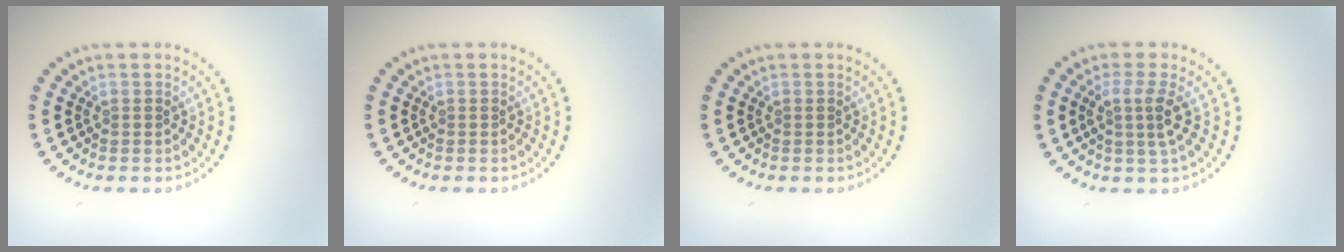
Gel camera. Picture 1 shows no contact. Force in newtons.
{"total": 0.0}
{"total": 0.0}
{"total": 2.5, "press": 1.9, "slide": 1.6}